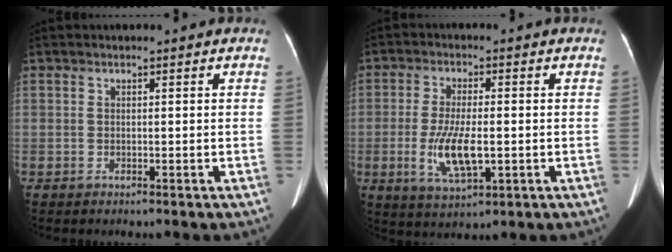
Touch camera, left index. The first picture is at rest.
{"total": 7.8, "force": [-1.5, 2.3, 7.3], "torque": [-0.152, -0.010, -0.022]}